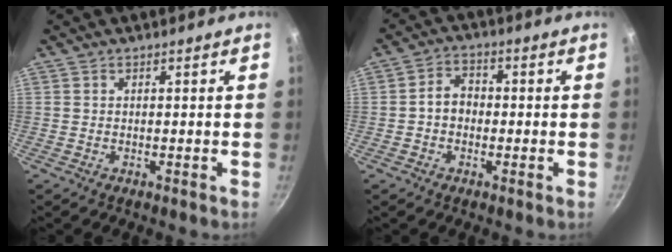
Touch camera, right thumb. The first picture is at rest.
{"total": 4.7, "force": [-0.6, 3.8, 2.8], "torque": [-0.025, 0.017, -0.017]}